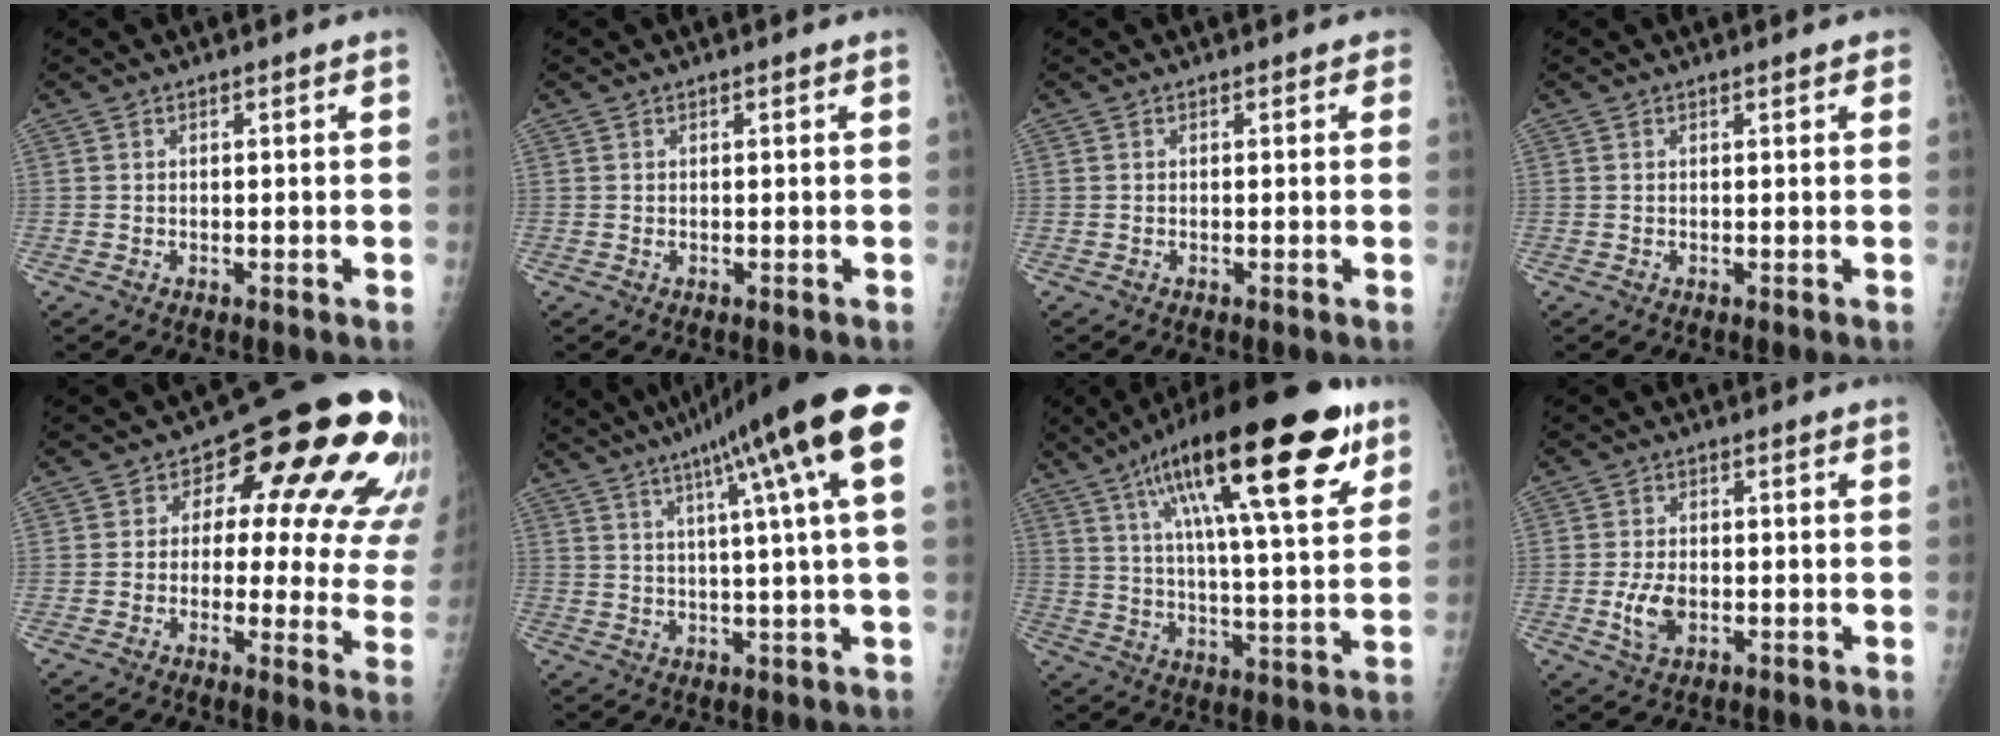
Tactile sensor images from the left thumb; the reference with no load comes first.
{"total": 0.5, "force": [0.2, 0.3, 0.4], "torque": [-0.005, 0.001, 0.003]}
{"total": 0.6, "force": [0.2, 0.4, 0.3], "torque": [0.011, 0.001, -0.006]}
{"total": 1.3, "force": [0.8, 0.5, 0.9], "torque": [-0.007, 0.000, 0.006]}
{"total": 21.4, "force": [7.3, 11.0, 16.8], "torque": [-0.149, -0.002, 0.079]}
{"total": 20.4, "force": [10.2, 1.0, 17.6], "torque": [-0.260, 0.008, 0.127]}
{"total": 28.6, "force": [14.6, 7.7, 23.3], "torque": [-0.361, -0.016, 0.231]}
{"total": 4.8, "force": [-1.1, 2.9, 3.7], "torque": [-0.074, 0.000, -0.017]}